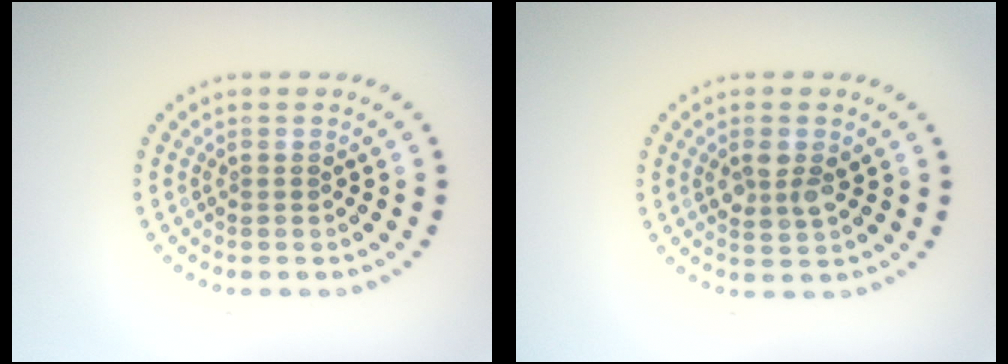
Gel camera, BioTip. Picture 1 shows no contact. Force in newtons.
{"total": 2.4, "press": 2.4, "slide": 0.4}